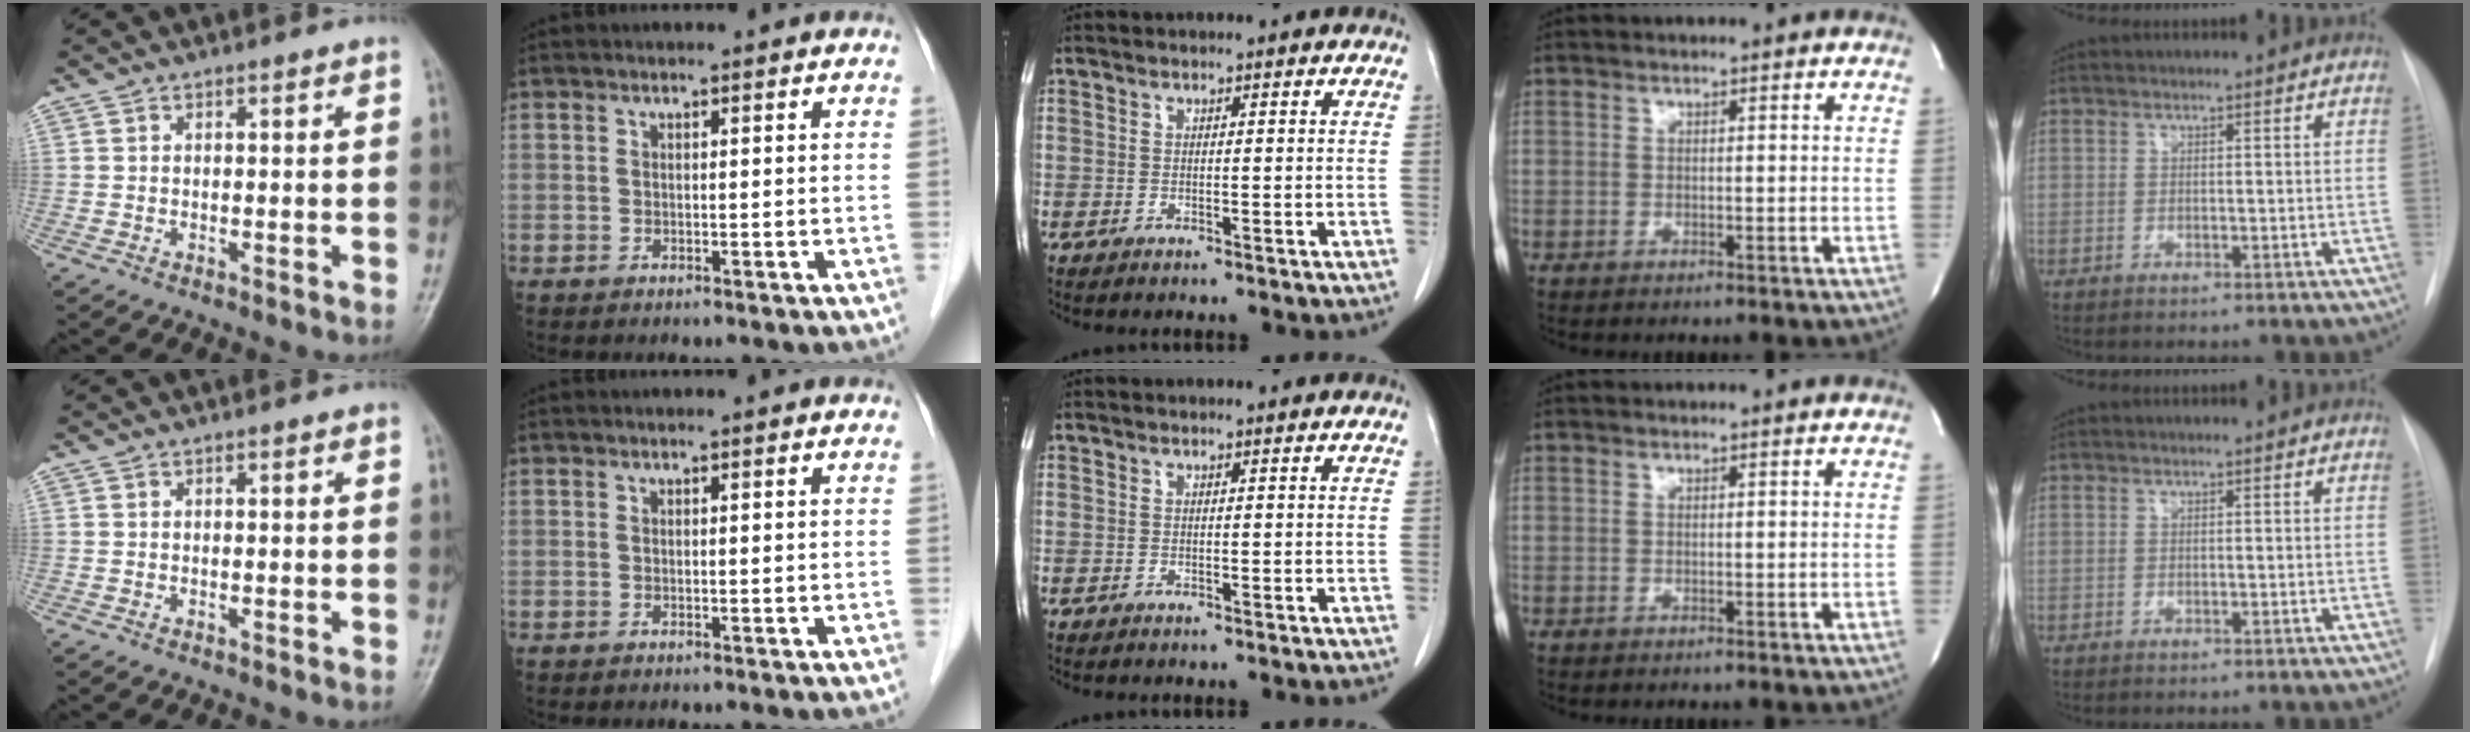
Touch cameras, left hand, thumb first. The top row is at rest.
{}